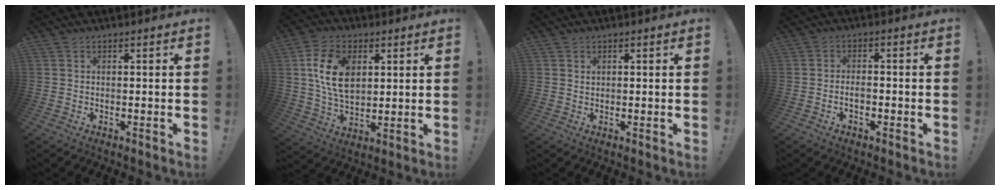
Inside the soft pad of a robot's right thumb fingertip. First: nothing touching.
{"total": 14.5, "force": [4.0, 9.7, 10.0], "torque": [-0.181, 0.001, 0.074]}
{"total": 0.8, "force": [0.5, 0.6, 0.1], "torque": [-0.002, 0.000, 0.009]}
{"total": 2.8, "force": [-1.3, 1.7, 1.8], "torque": [-0.029, 0.006, -0.023]}